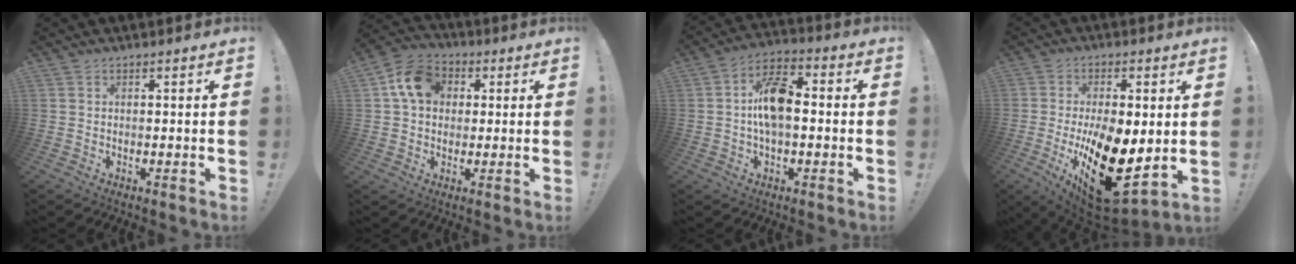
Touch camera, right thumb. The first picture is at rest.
{"total": 12.4, "force": [3.6, 9.9, 6.4], "torque": [-0.099, 0.006, 0.075]}
{"total": 12.4, "force": [-0.5, 7.2, 10.1], "torque": [-0.170, 0.015, -0.008]}
{"total": 21.8, "force": [-4.6, 10.4, 18.6], "torque": [-0.292, 0.004, -0.056]}